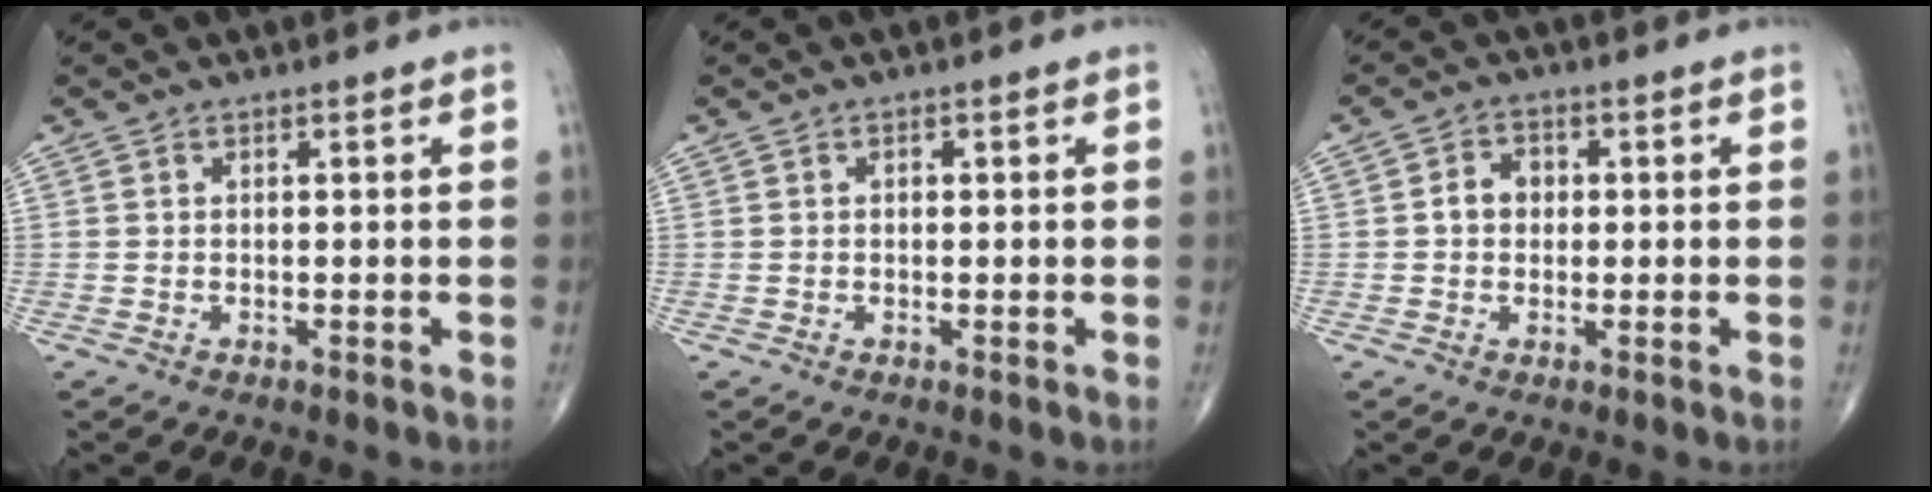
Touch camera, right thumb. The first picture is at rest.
{"total": 0.7, "force": [0.1, 0.4, 0.5], "torque": [-0.003, -0.001, 0.001]}
{"total": 3.9, "force": [0.2, 3.2, 2.3], "torque": [-0.026, 0.013, -0.003]}